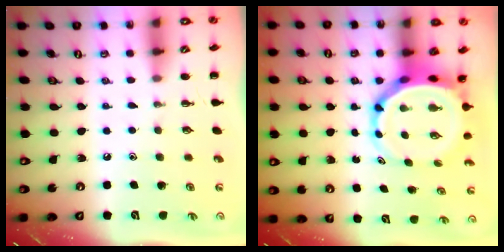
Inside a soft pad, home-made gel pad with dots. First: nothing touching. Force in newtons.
{"total": 7.0, "press": 6.7, "slide": 2.1}